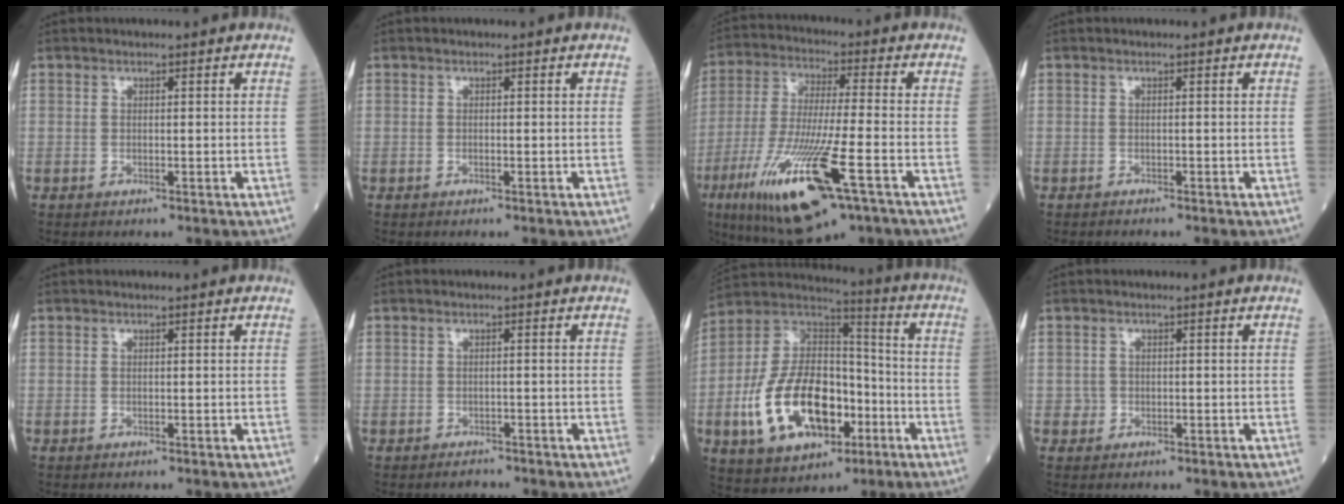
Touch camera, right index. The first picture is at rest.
{"total": 0.0}
{"total": 18.6, "force": [-8.5, 2.6, 16.3], "torque": [-0.342, -0.046, -0.150]}
{"total": 1.2, "force": [-1.1, 0.1, 0.4], "torque": [-0.007, -0.001, -0.015]}
{"total": 0.0}
{"total": 1.2, "force": [-1.1, 0.6, 0.0], "torque": [-0.005, 0.000, -0.019]}
{"total": 19.5, "force": [-6.0, 10.8, 15.1], "torque": [-0.309, 0.014, -0.101]}
{"total": 1.2, "force": [-0.2, 1.2, 0.1], "torque": [0.001, 0.004, -0.004]}